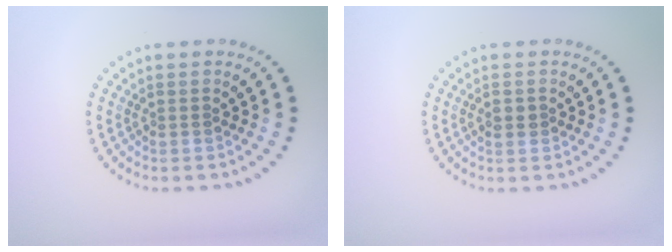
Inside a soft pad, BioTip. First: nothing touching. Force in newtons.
{"total": 1.2, "press": 1.2, "slide": 0.0}